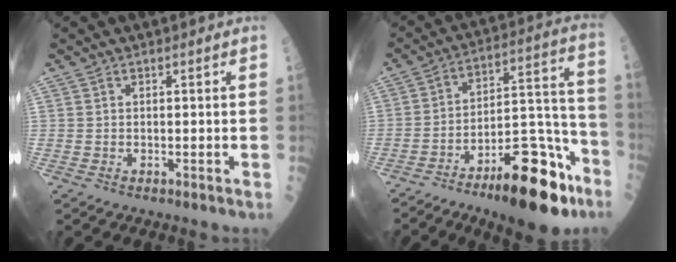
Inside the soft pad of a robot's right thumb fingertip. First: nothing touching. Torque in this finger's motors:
{"motor_torque": [3.09, 1.92, 1.65, -1.12, 0.12]}